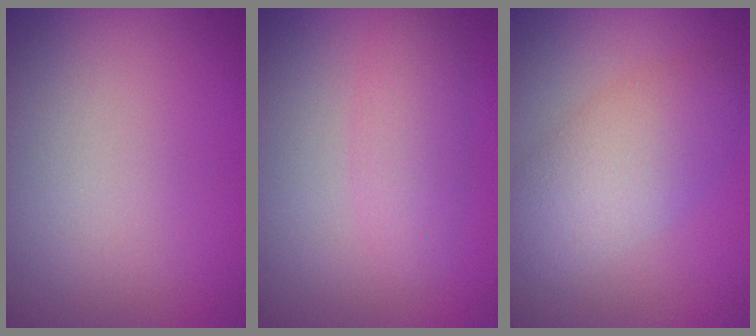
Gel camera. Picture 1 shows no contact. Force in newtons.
{"total": 2.5, "press": 2.5, "slide": 0.2}
{"total": 4.9, "press": 4.9, "slide": 0.3}